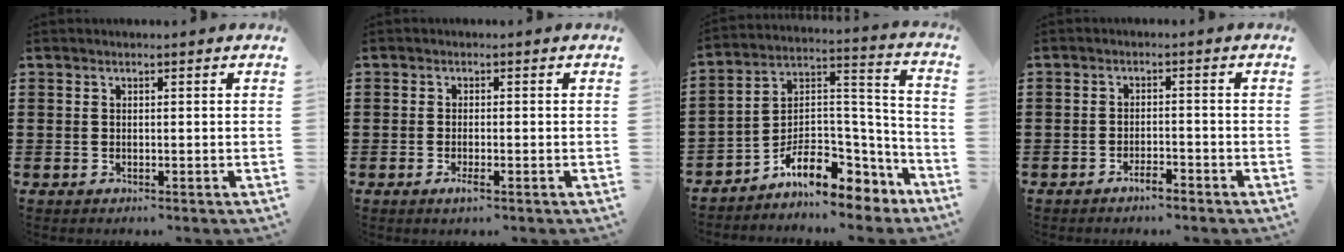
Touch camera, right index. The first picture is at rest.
{"total": 1.5, "force": [-0.8, 0.2, 1.3], "torque": [-0.030, -0.008, -0.016]}
{"total": 9.2, "force": [-6.1, 5.1, 4.7], "torque": [-0.078, 0.009, -0.106]}
{"total": 2.5, "force": [-2.1, 0.4, 1.2], "torque": [-0.024, 0.002, -0.040]}